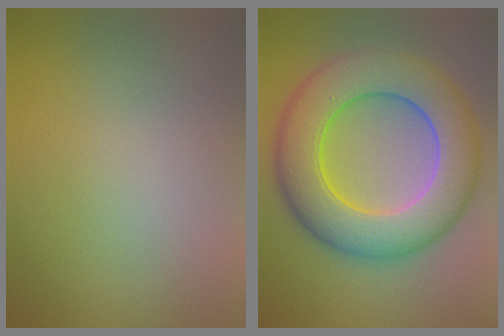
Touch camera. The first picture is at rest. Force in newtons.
{"total": 11.4, "press": 11.4, "slide": 0.3}